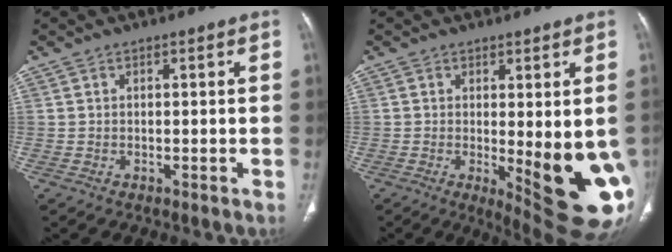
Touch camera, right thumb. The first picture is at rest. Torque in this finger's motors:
{"motor_torque": [1.31, 2.59, 0.28, -0.02, 0.13]}